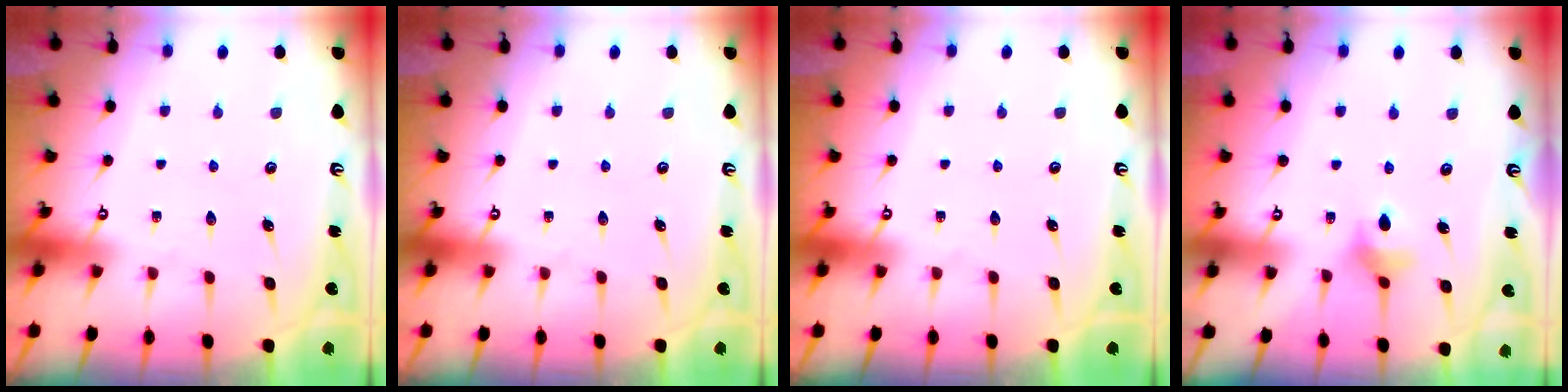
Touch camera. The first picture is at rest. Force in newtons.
{"total": 0.0}
{"total": 0.0}
{"total": 5.8, "press": 5.8, "slide": 0.6}